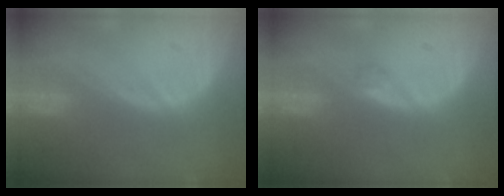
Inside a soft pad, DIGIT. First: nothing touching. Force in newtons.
{"total": 0.9, "press": 0.9, "slide": 0.1}